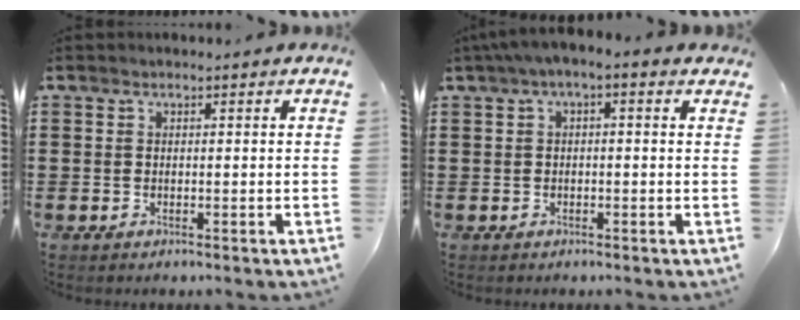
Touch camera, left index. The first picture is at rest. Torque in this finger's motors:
{"motor_torque": [2.14, 0.00, 0.71, 0.21]}